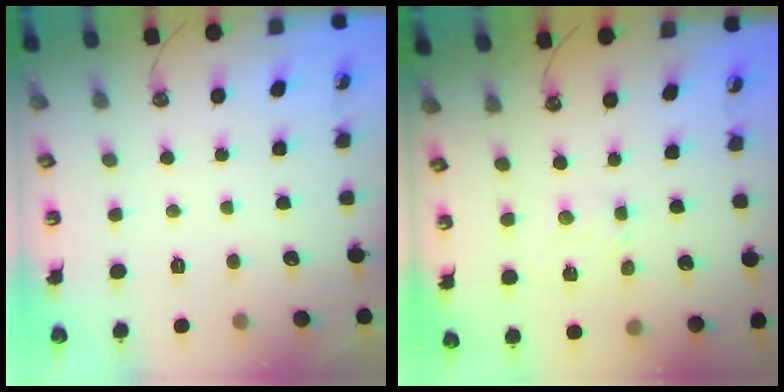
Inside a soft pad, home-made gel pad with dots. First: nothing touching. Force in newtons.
{"total": 1.8, "press": 1.8, "slide": 0.3}